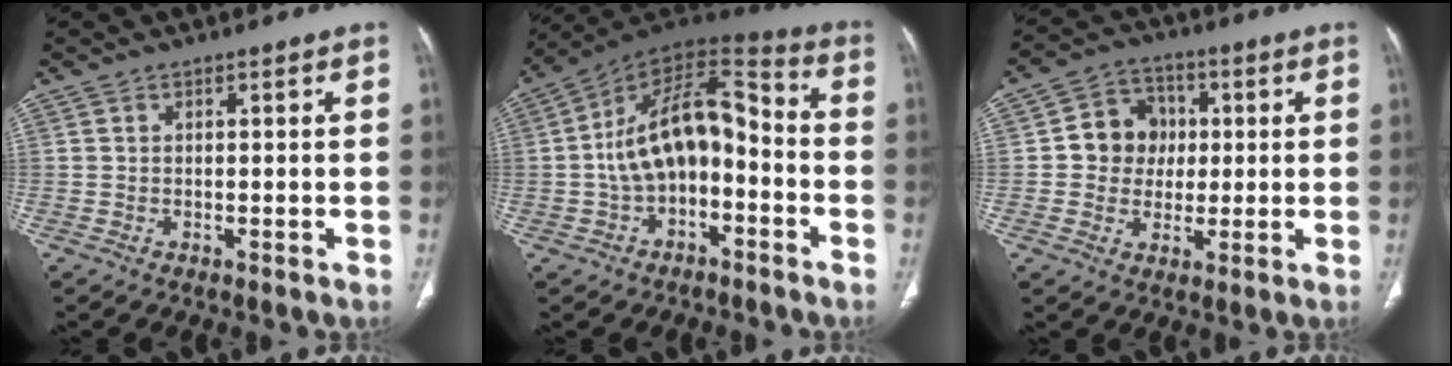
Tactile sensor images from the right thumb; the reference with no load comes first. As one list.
[{"total": 16.9, "force": [-2.4, 9.8, 13.6], "torque": [-0.203, 0.064, -0.047]}, {"total": 9.0, "force": [0.6, 8.1, 3.9], "torque": [-0.015, 0.011, 0.002]}]